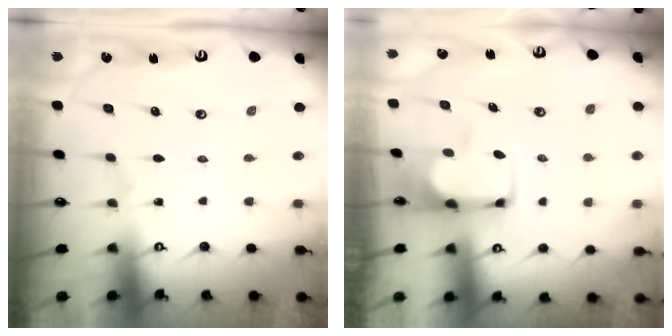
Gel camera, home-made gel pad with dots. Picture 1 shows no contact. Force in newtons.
{"total": 4.0, "press": 3.9, "slide": 0.4}